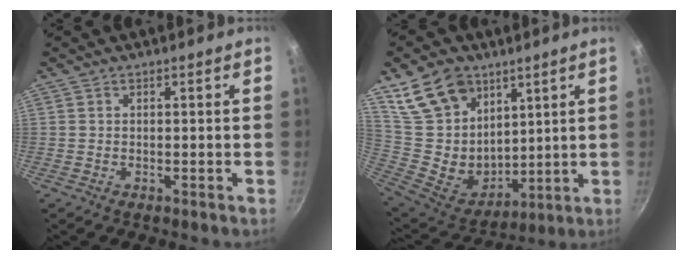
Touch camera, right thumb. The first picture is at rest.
{"total": 18.7, "force": [10.8, 13.0, 8.2], "torque": [-0.115, -0.060, 0.220]}